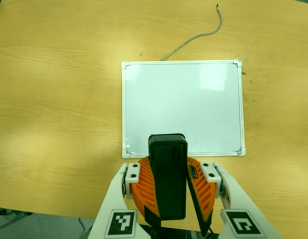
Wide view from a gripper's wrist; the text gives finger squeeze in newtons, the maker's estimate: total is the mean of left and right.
{"total": 13.0, "left": 12.3, "right": 13.7}